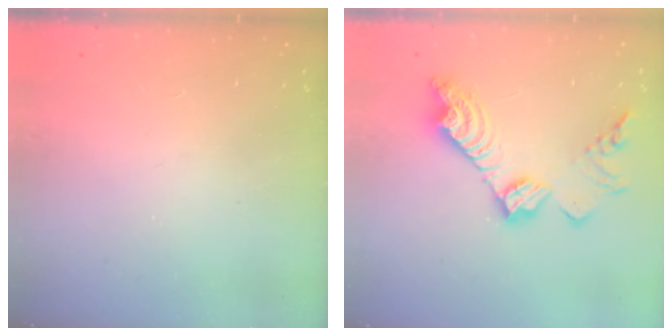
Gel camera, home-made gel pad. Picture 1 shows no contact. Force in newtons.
{"total": 17.2, "press": 17.1, "slide": 1.2}